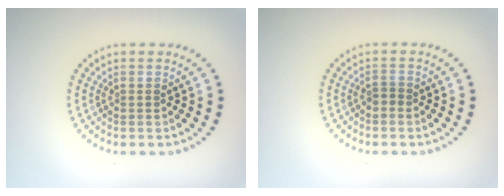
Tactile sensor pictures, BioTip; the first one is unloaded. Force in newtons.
{"total": 0.8, "press": 0.7, "slide": 0.4}